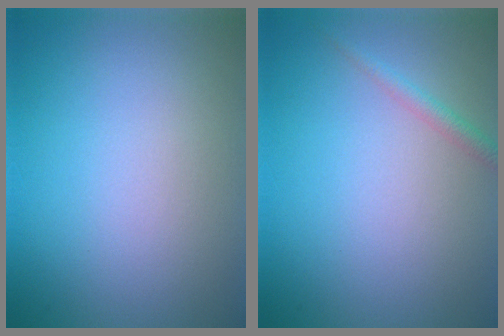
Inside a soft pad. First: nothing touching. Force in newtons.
{"total": 1.3, "press": 1.3, "slide": 0.1}